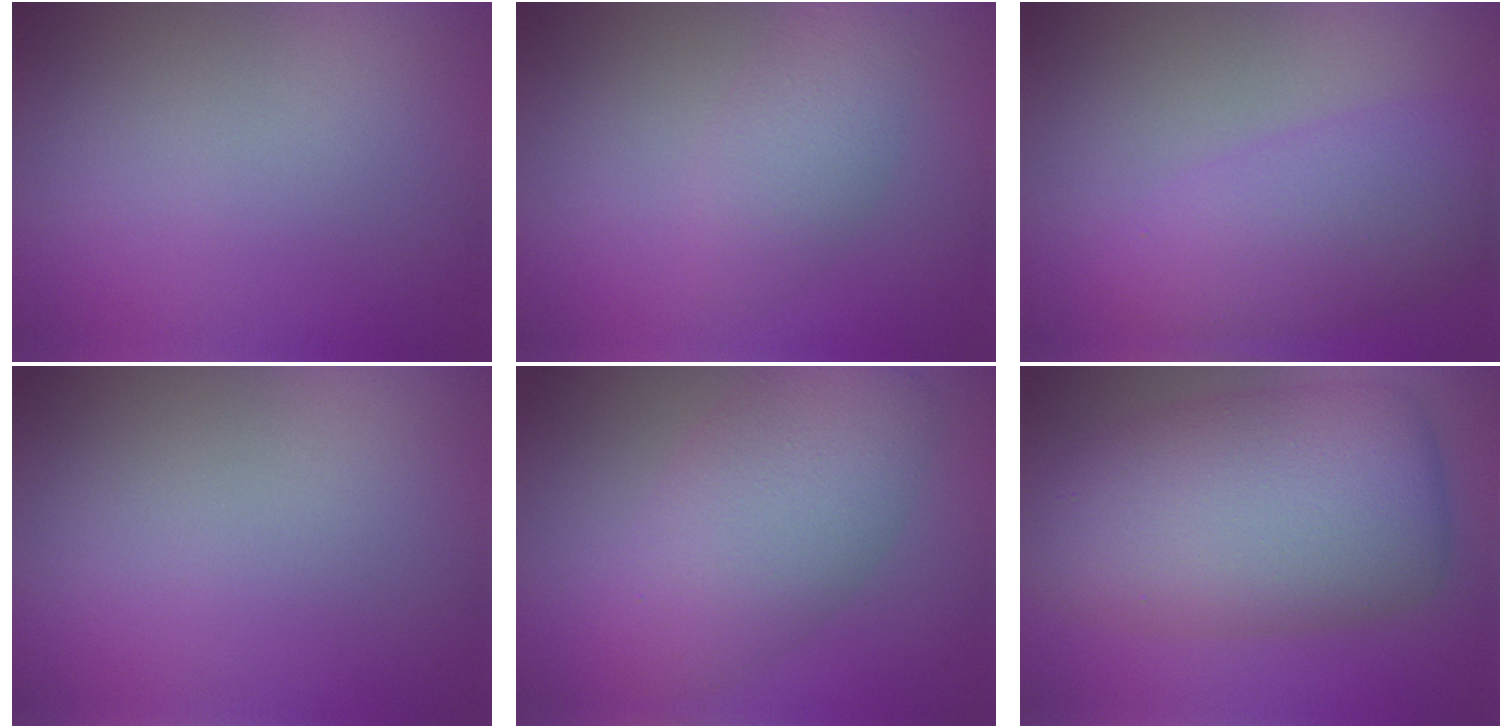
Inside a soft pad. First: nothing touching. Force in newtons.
{"total": 2.6, "press": 2.6, "slide": 0.1}
{"total": 5.4, "press": 5.4, "slide": 0.2}
{"total": 0.0}
{"total": 6.4, "press": 6.4, "slide": 0.2}
{"total": 10.8, "press": 10.8, "slide": 0.3}